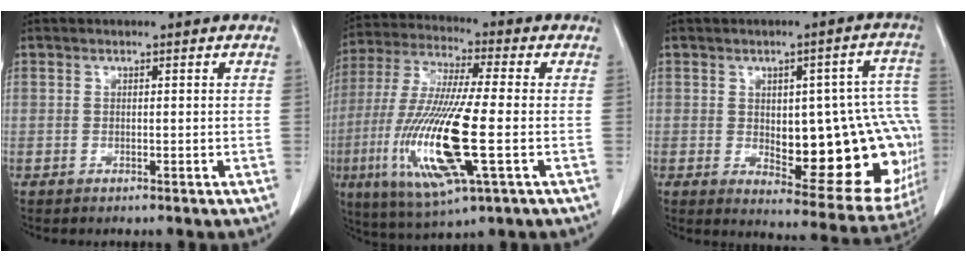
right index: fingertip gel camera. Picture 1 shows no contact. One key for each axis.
{"total": 18.2, "fx": -4.2, "fy": 2.0, "fz": 17.6, "tx": -0.373, "ty": -0.025, "tz": -0.072}
{"total": 22.8, "fx": -2.2, "fy": 8.5, "fz": 21.0, "tx": -0.187, "ty": 0.028, "tz": 0.004}